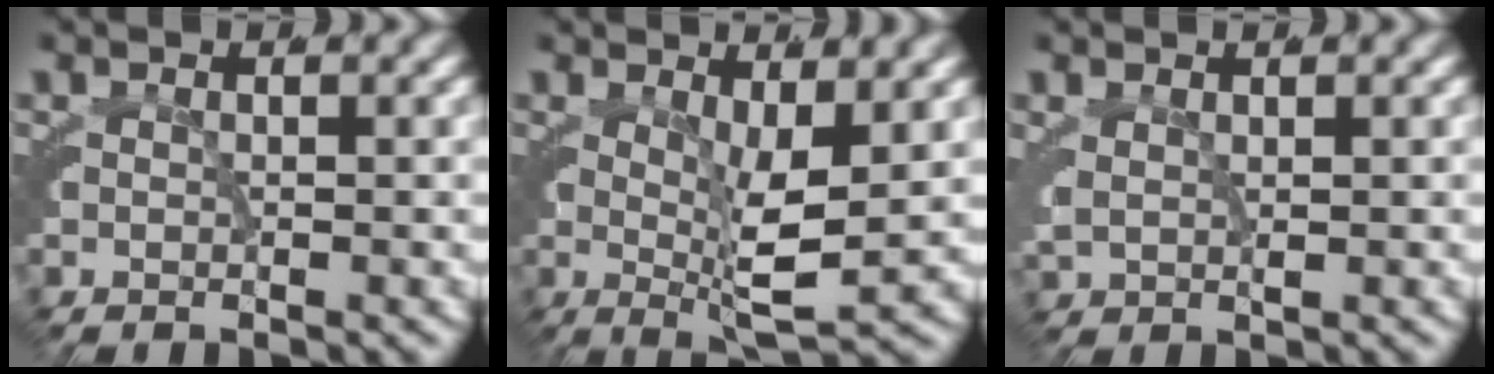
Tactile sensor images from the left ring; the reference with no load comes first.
{"total": 4.3, "force": [0.8, 0.5, 4.2], "torque": [-0.050, -0.016, 0.020]}
{"total": 1.1, "force": [0.9, 0.3, 0.6], "torque": [-0.017, -0.006, 0.026]}